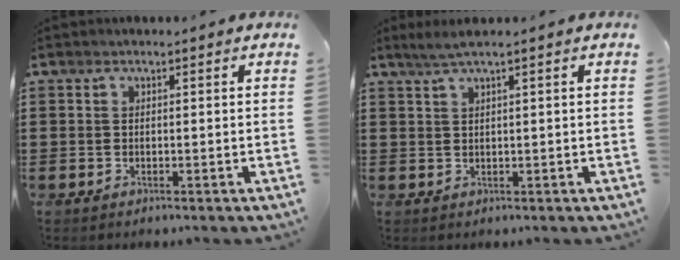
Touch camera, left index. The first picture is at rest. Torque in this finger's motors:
{"motor_torque": [0.24, -0.19, 0.12, 0.04]}